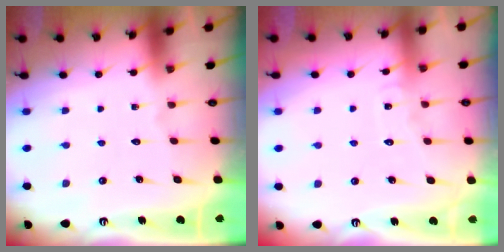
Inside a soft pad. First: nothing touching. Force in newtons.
{"total": 5.4, "press": 5.4, "slide": 0.5}